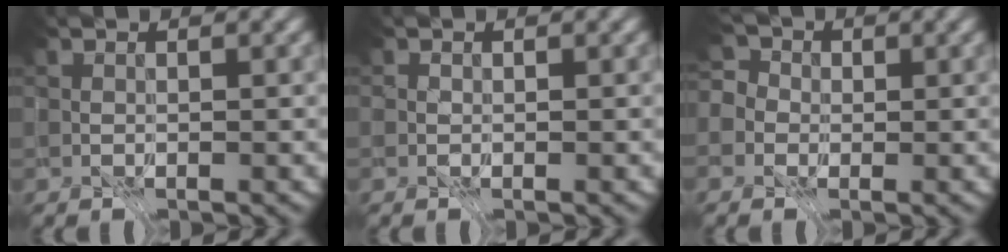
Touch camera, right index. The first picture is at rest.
{"total": 1.9, "force": [0.9, 1.4, 1.0], "torque": [-0.009, 0.008, -0.002]}
{"total": 5.1, "force": [2.1, 3.8, 2.7], "torque": [-0.023, 0.015, -0.015]}